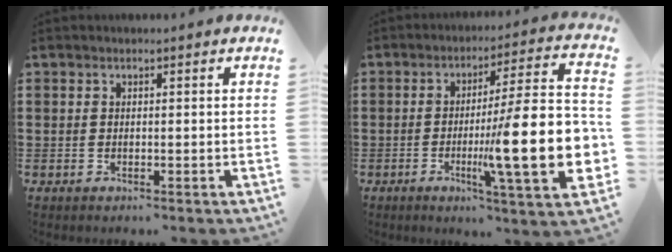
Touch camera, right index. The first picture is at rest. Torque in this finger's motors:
{"motor_torque": [2.14, 0.00, 0.72, 0.21]}